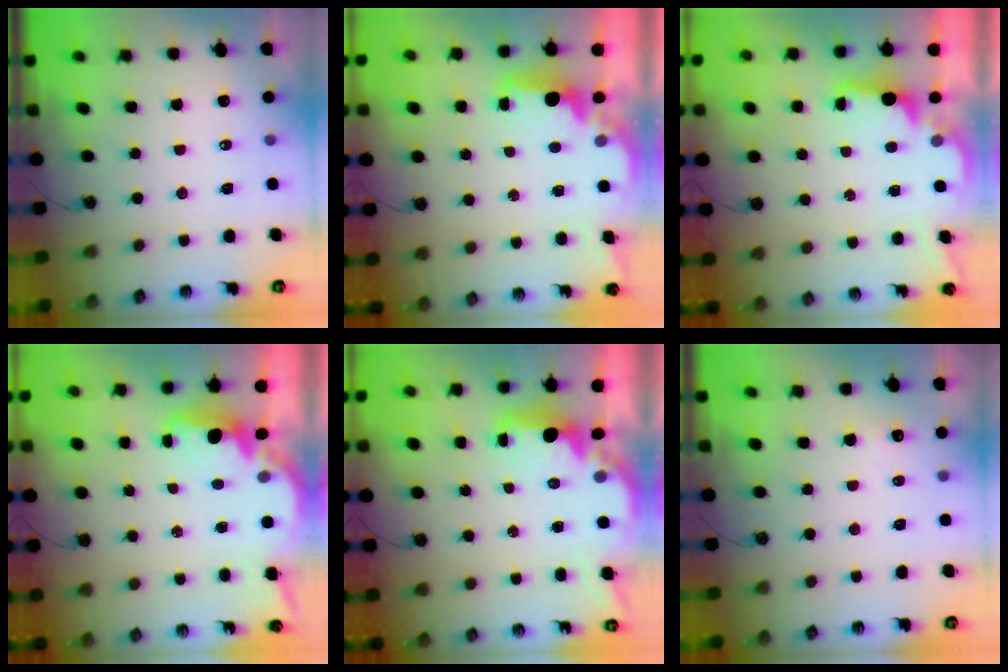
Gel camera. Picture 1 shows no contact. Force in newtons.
{"total": 2.1, "press": 2.0, "slide": 0.7}
{"total": 2.1, "press": 1.9, "slide": 0.8}
{"total": 2.7, "press": 2.5, "slide": 0.9}
{"total": 3.5, "press": 3.4, "slide": 0.4}
{"total": 3.9, "press": 3.7, "slide": 1.1}